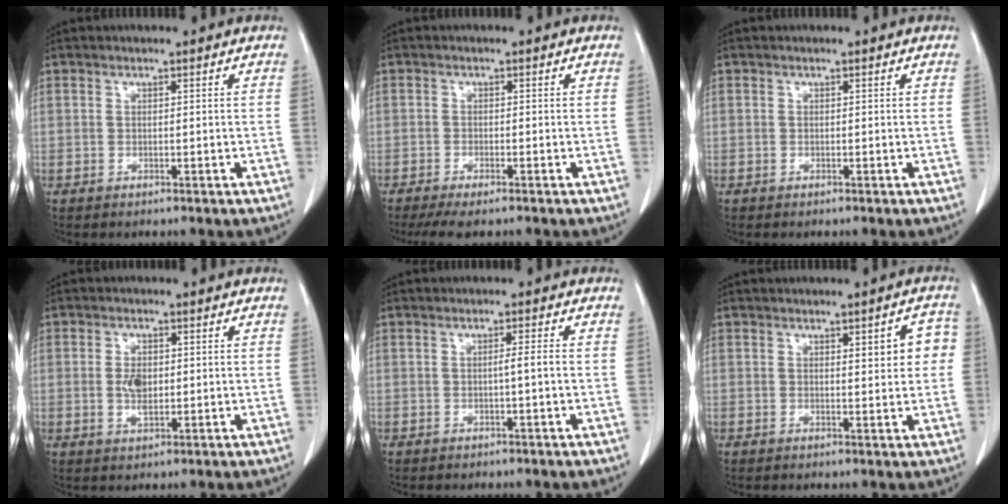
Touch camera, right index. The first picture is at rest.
{"total": 4.7, "force": [-3.8, 0.7, 2.7], "torque": [-0.040, -0.010, -0.056]}
{"total": 0.0}
{"total": 3.4, "force": [0.0, 1.7, 2.9], "torque": [-0.056, -0.001, 0.003]}
{"total": 1.5, "force": [-0.3, -0.3, 1.4], "torque": [-0.023, 0.001, -0.005]}
{"total": 4.4, "force": [1.0, 1.4, 4.1], "torque": [-0.043, 0.011, 0.011]}